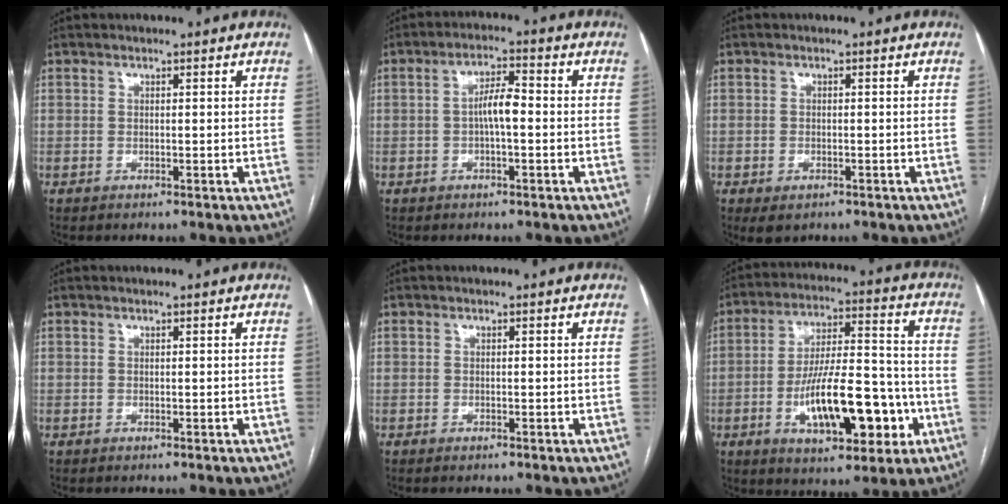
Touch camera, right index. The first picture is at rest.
{"total": 4.5, "force": [-0.5, 1.1, 4.4], "torque": [-0.081, 0.015, -0.009]}
{"total": 2.5, "force": [-1.3, 1.5, 1.5], "torque": [-0.026, -0.004, -0.009]}
{"total": 0.0}
{"total": 0.5, "force": [-0.4, 0.1, 0.3], "torque": [-0.009, -0.001, -0.005]}
{"total": 16.8, "force": [-5.2, 5.6, 14.9], "torque": [-0.247, 0.017, -0.074]}